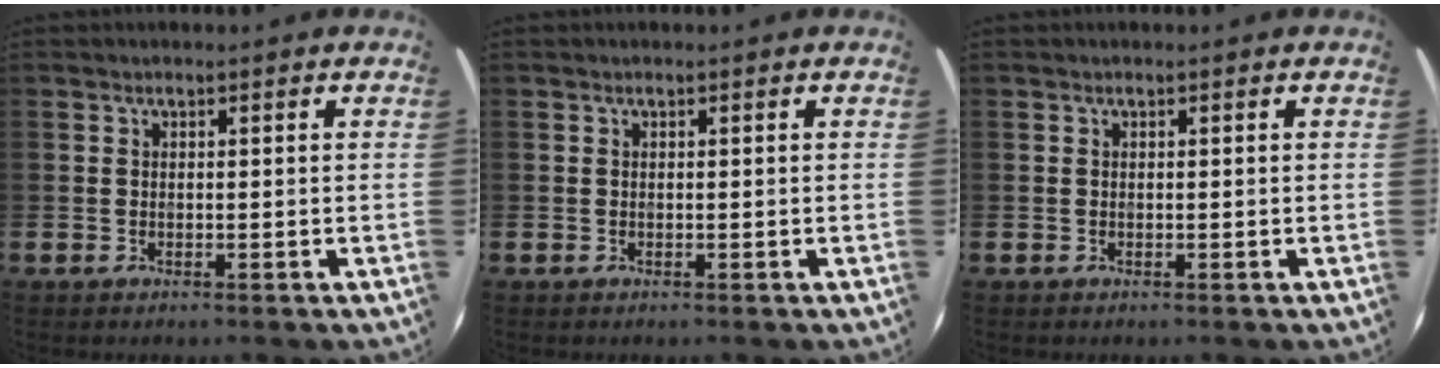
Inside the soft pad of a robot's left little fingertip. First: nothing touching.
{"total": 0.0}
{"total": 0.0}